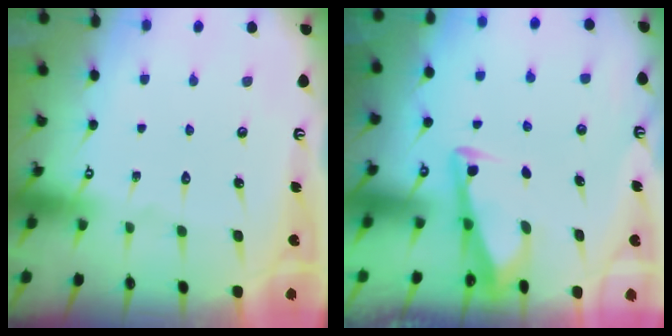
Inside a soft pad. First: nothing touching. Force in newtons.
{"total": 3.3, "press": 3.3, "slide": 0.4}